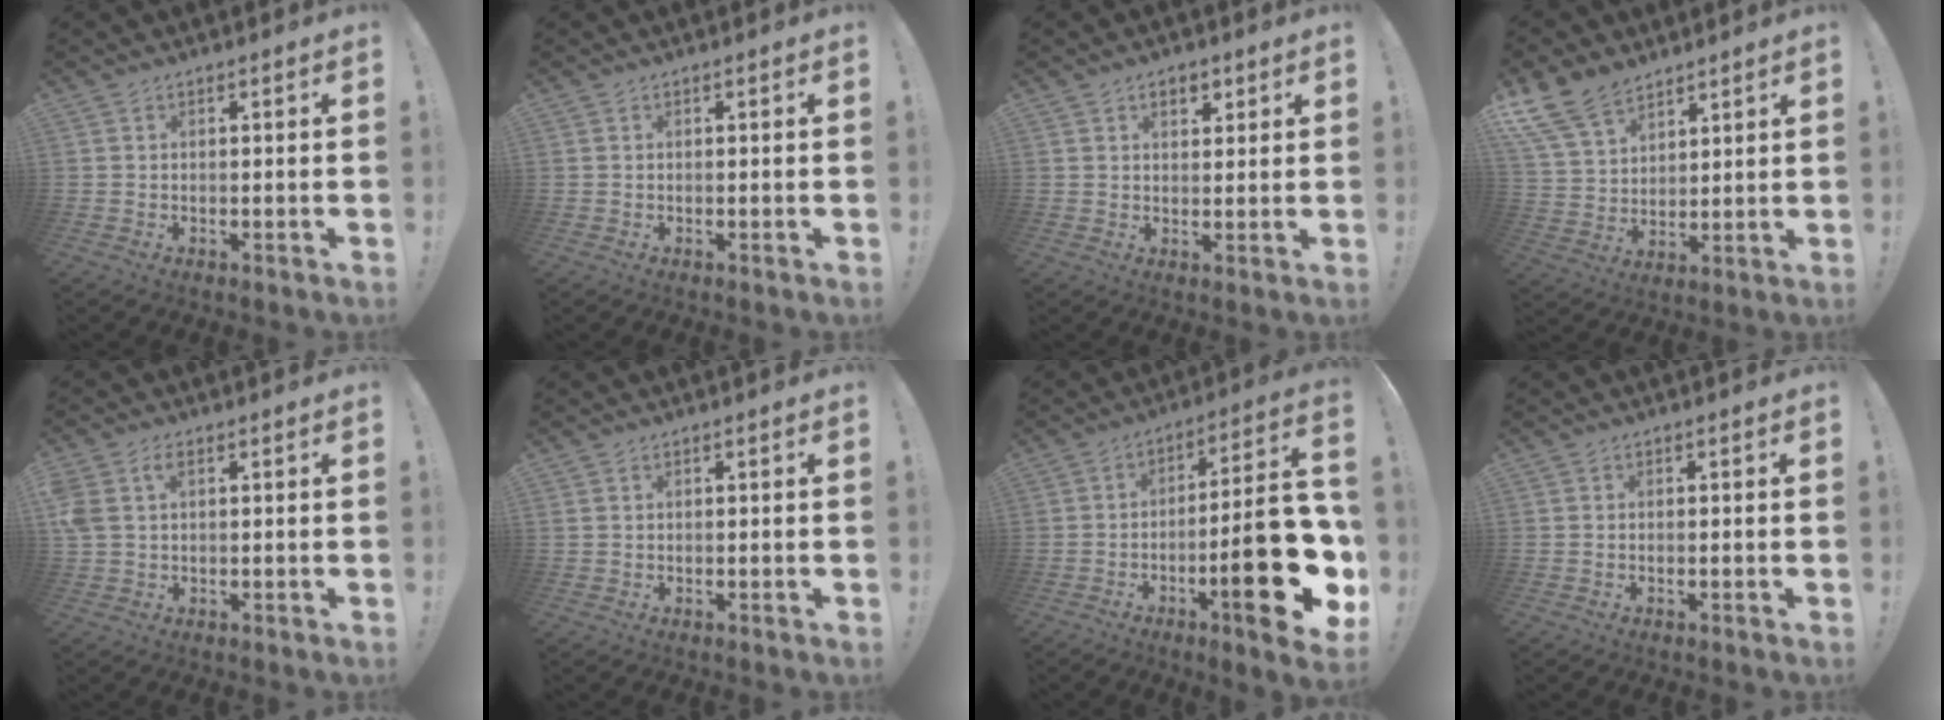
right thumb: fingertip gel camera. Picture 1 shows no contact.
{"total": 0.0}
{"total": 4.1, "force": [2.1, 2.6, 2.3], "torque": [-0.031, -0.002, 0.035]}
{"total": 13.5, "force": [9.8, 7.5, 5.6], "torque": [-0.117, -0.054, 0.190]}
{"total": 4.7, "force": [1.3, 2.9, 3.4], "torque": [-0.085, 0.005, 0.024]}
{"total": 0.6, "force": [0.3, 0.4, 0.3], "torque": [-0.011, 0.004, 0.006]}
{"total": 24.8, "force": [-7.6, 6.6, 22.7], "torque": [-0.322, 0.041, -0.111]}
{"total": 0.0}